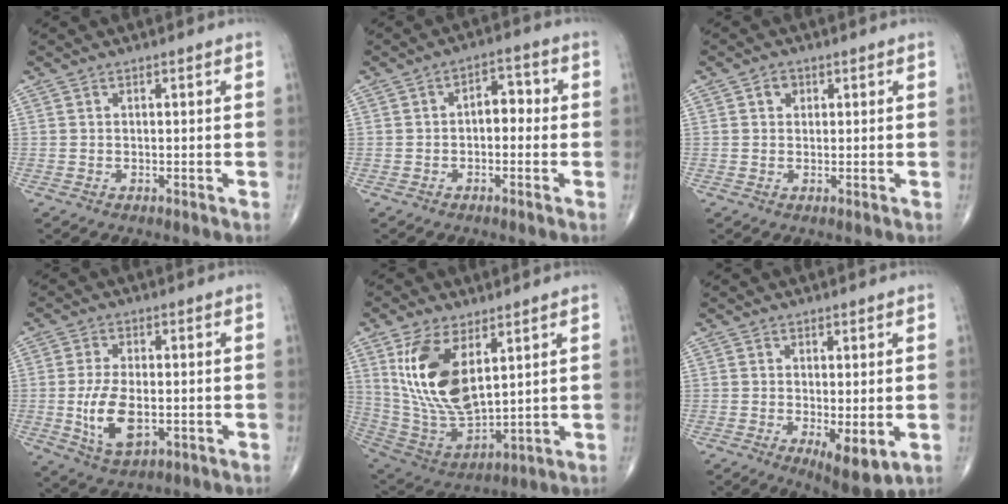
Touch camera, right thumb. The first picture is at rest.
{"total": 4.6, "force": [-0.4, 2.9, 3.5], "torque": [-0.032, 0.019, -0.016]}
{"total": 2.0, "force": [0.7, 1.6, 0.9], "torque": [-0.004, 0.000, 0.008]}
{"total": 9.0, "force": [-1.4, 4.6, 7.7], "torque": [-0.143, -0.007, -0.019]}
{"total": 17.1, "force": [6.2, 8.2, 13.6], "torque": [-0.255, -0.027, 0.139]}
{"total": 6.6, "force": [-1.4, 2.4, 6.0], "torque": [-0.089, -0.021, -0.015]}